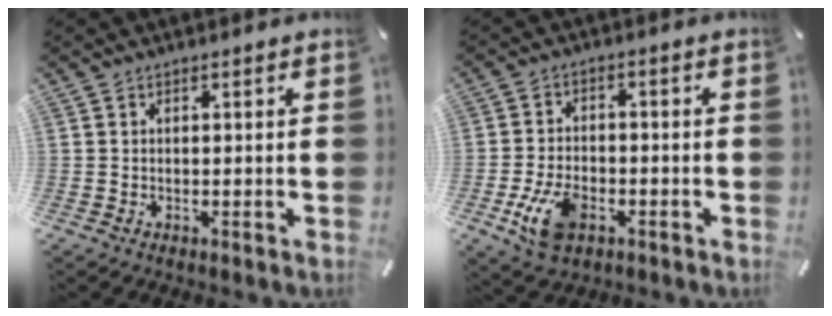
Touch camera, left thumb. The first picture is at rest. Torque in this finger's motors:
{"motor_torque": [-0.60, 1.23, 0.25, 0.24, 0.08]}